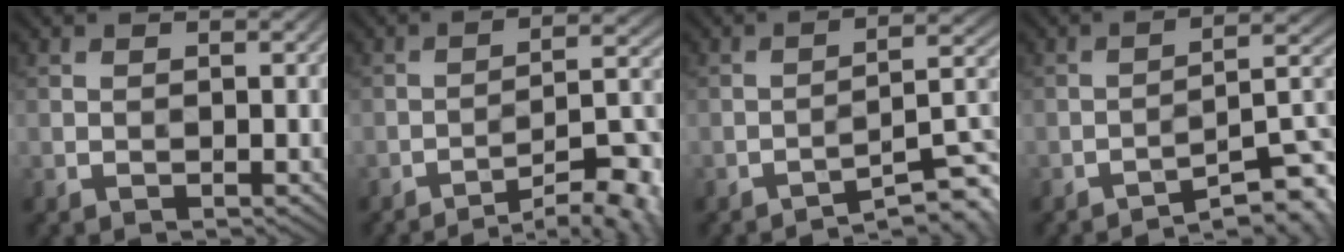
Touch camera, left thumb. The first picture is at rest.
{"total": 10.7, "force": [-7.6, 2.3, 7.1], "torque": [-0.105, 0.012, -0.111]}
{"total": 7.0, "force": [-5.0, 1.2, 4.8], "torque": [-0.069, 0.014, -0.078]}
{"total": 8.0, "force": [-5.7, 1.6, 5.4], "torque": [-0.076, 0.016, -0.090]}